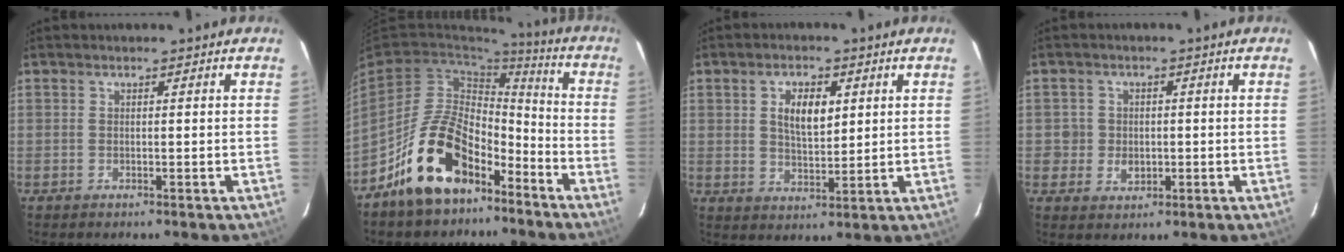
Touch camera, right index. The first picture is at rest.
{"total": 16.9, "force": [-10.4, 9.2, 9.8], "torque": [-0.187, 0.029, -0.164]}
{"total": 6.5, "force": [2.0, 3.2, 5.2], "torque": [-0.092, 0.005, 0.040]}
{"total": 3.9, "force": [-0.6, 3.7, 1.0], "torque": [-0.021, 0.009, -0.008]}